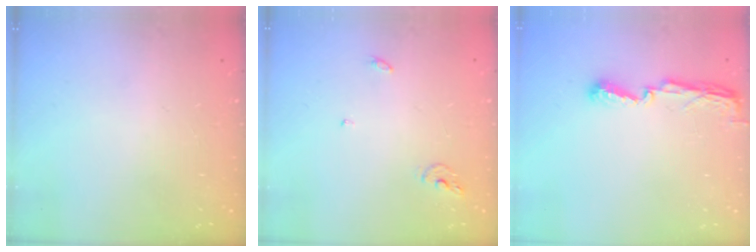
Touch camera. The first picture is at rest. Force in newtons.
{"total": 5.2, "press": 5.2, "slide": 0.4}
{"total": 5.8, "press": 5.8, "slide": 0.5}